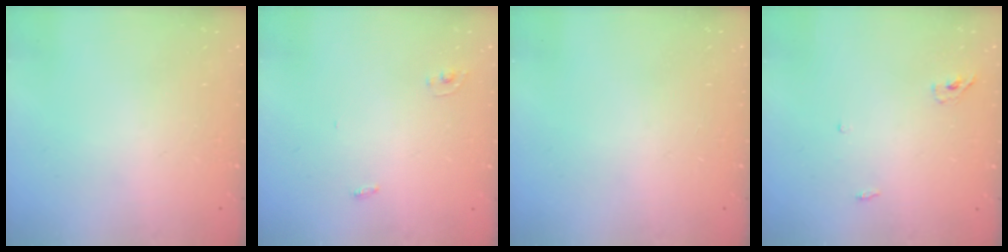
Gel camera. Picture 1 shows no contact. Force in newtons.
{"total": 2.4, "press": 2.4, "slide": 0.2}
{"total": 0.0}
{"total": 3.3, "press": 3.3, "slide": 0.7}